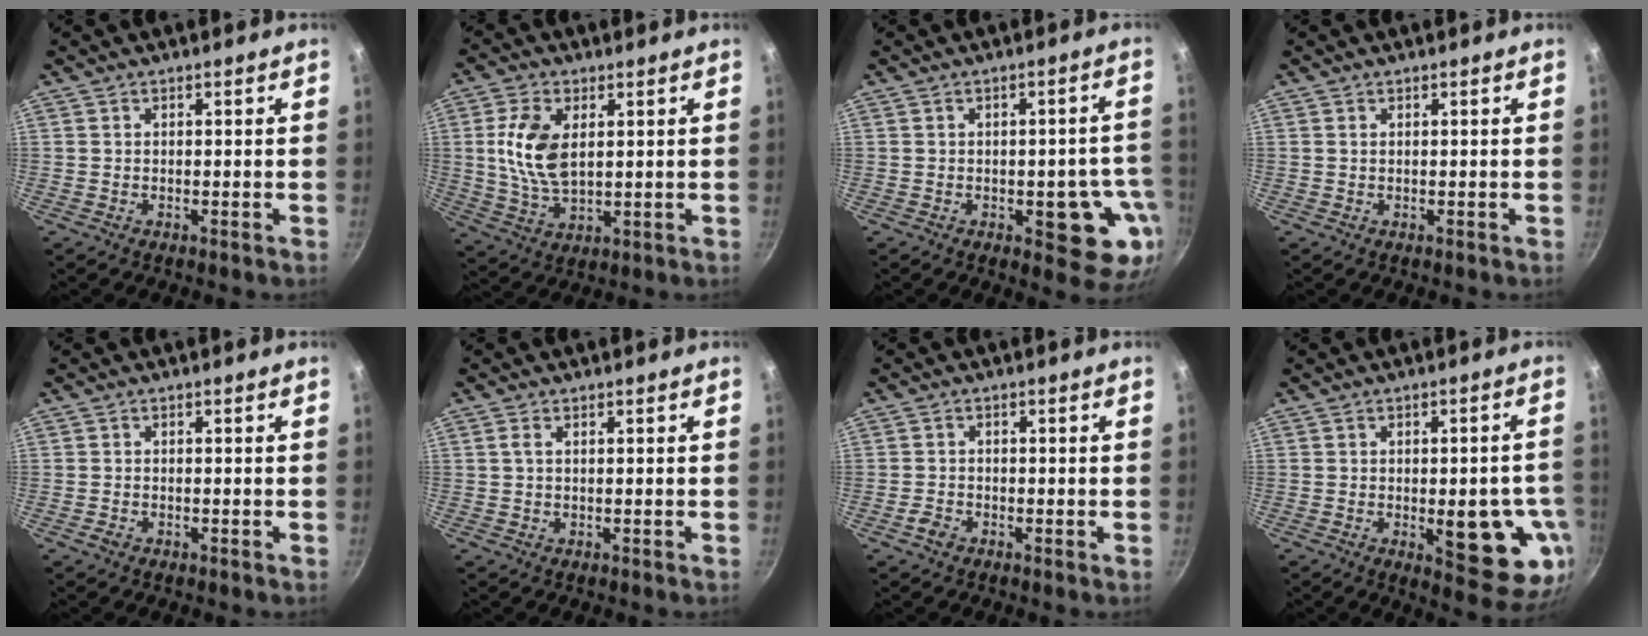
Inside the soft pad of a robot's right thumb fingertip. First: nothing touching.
{"total": 10.7, "force": [2.1, 6.1, 8.6], "torque": [-0.164, -0.011, 0.044]}
{"total": 11.1, "force": [-3.1, 5.0, 9.4], "torque": [-0.059, 0.012, -0.037]}
{"total": 0.0}
{"total": 1.2, "force": [-0.7, 0.8, 0.6], "torque": [-0.014, 0.005, -0.014]}
{"total": 1.3, "force": [0.4, 0.6, 1.1], "torque": [-0.021, 0.001, 0.007]}
{"total": 2.0, "force": [-1.2, 1.3, 0.9], "torque": [-0.018, 0.010, -0.024]}
{"total": 14.4, "force": [-3.2, 5.7, 12.9], "torque": [-0.117, 0.000, -0.035]}